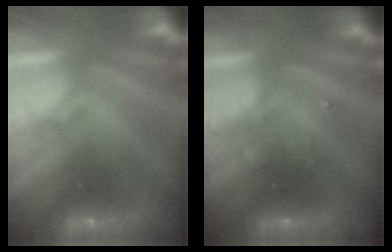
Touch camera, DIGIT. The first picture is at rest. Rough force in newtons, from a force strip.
{"total": 2.4}